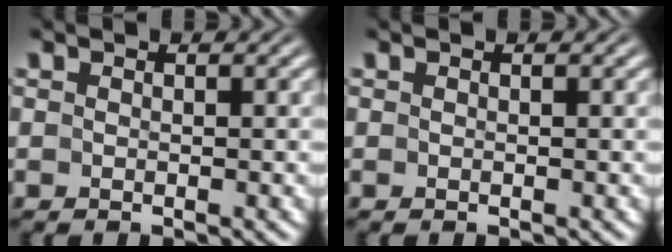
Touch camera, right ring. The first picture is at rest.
{"total": 0.0}